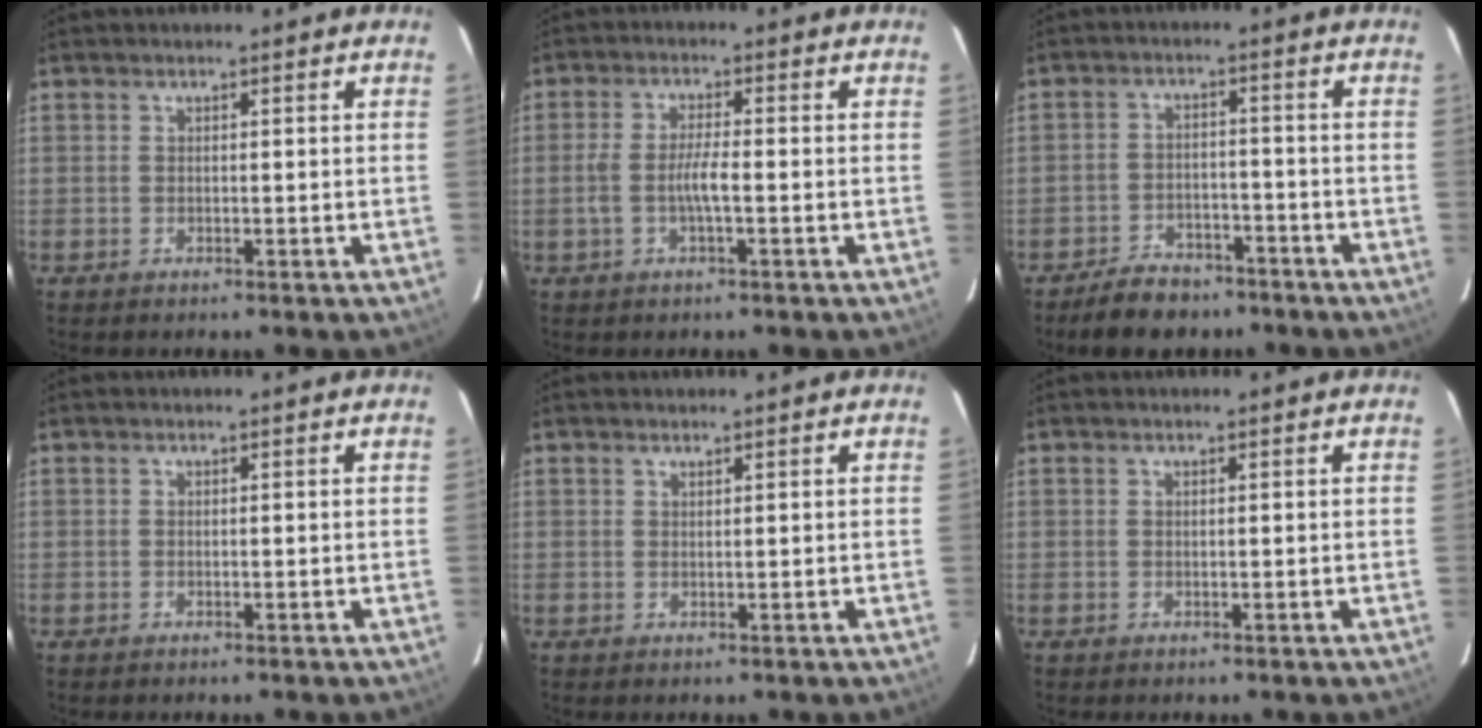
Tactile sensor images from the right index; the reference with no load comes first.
{"total": 4.5, "force": [-1.2, 0.6, 4.3], "torque": [-0.086, 0.002, -0.023]}
{"total": 8.6, "force": [-6.7, 4.4, 2.9], "torque": [-0.079, 0.016, -0.098]}
{"total": 0.0}
{"total": 0.7, "force": [0.7, 0.1, 0.3], "torque": [-0.005, 0.000, 0.012]}
{"total": 0.0}